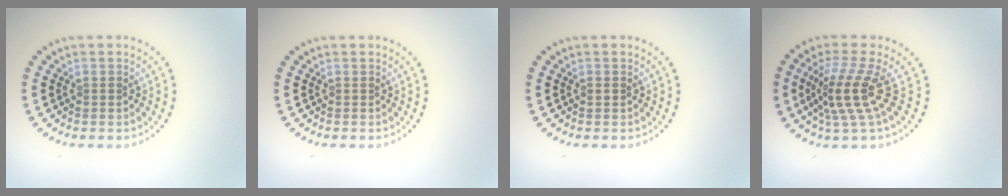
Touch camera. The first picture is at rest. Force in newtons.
{"total": 0.0}
{"total": 0.5, "press": 0.5, "slide": 0.1}
{"total": 3.9, "press": 2.7, "slide": 2.9}